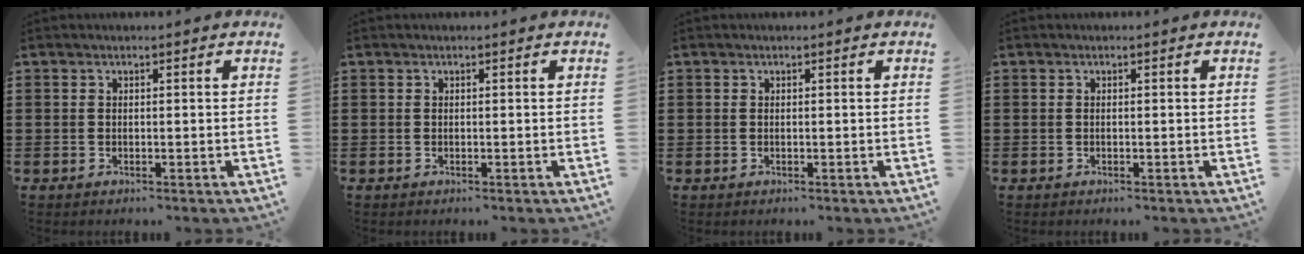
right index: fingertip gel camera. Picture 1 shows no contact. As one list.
[{"total": 0.0}, {"total": 0.0}, {"total": 0.0}]